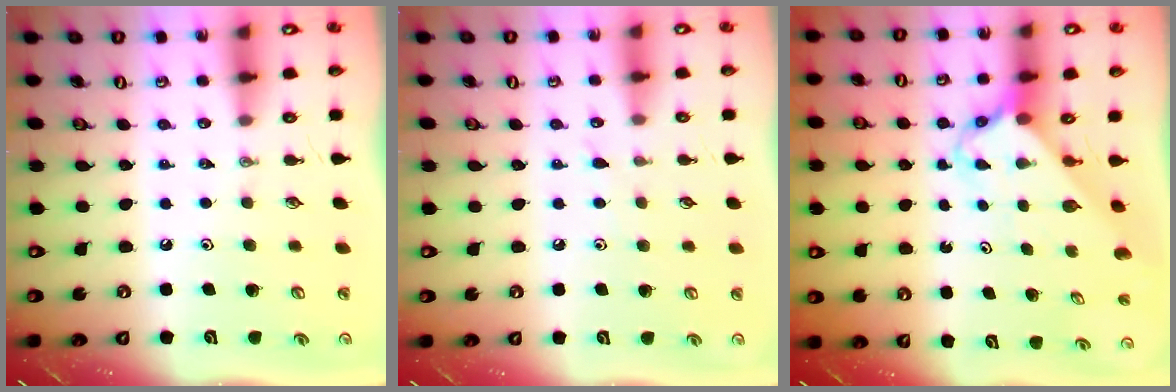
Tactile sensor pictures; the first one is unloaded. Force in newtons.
{"total": 3.9, "press": 3.8, "slide": 0.5}
{"total": 2.9, "press": 2.9, "slide": 0.3}